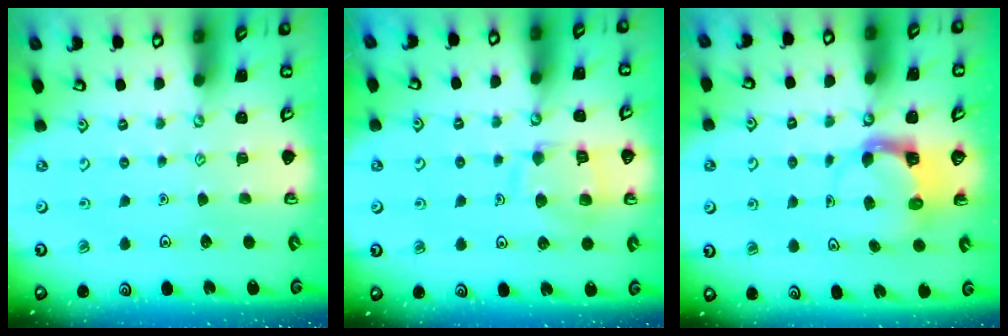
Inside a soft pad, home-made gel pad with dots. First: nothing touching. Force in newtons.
{"total": 11.6, "press": 11.5, "slide": 1.3}
{"total": 3.7, "press": 3.7, "slide": 0.4}